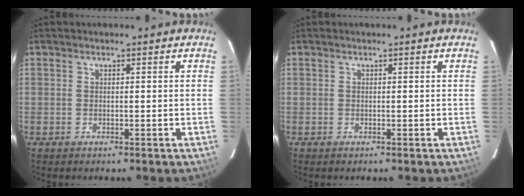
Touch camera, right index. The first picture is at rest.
{"total": 0.0}